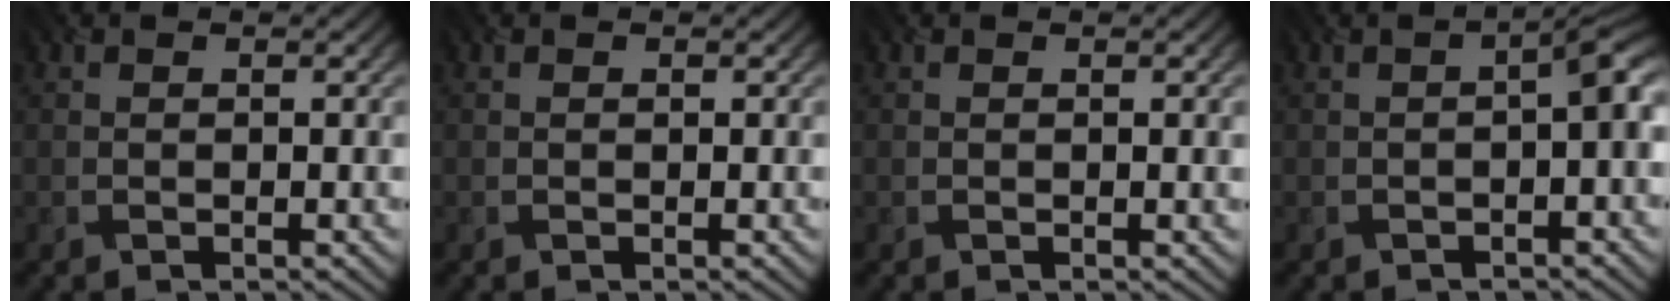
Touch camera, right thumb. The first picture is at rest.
{"total": 0.0}
{"total": 1.2, "force": [0.2, 0.3, 1.2], "torque": [-0.015, 0.001, 0.003]}
{"total": 2.6, "force": [-0.7, 0.6, 2.4], "torque": [-0.035, 0.003, -0.011]}